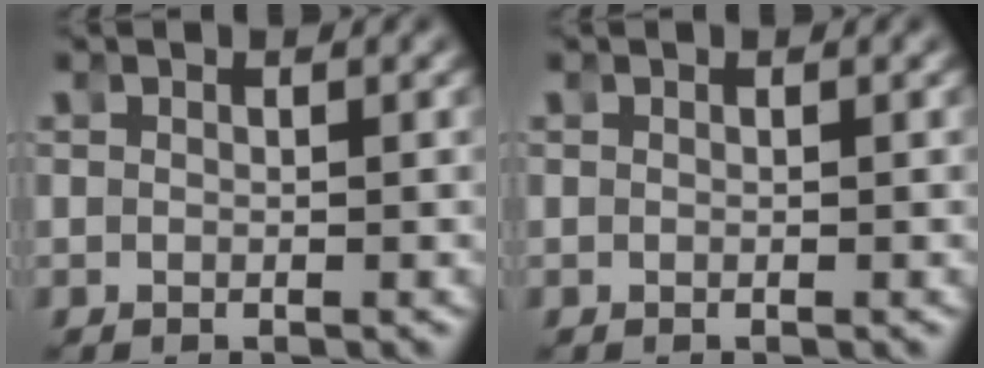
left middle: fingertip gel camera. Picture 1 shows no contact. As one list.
[{"total": 0.0}]